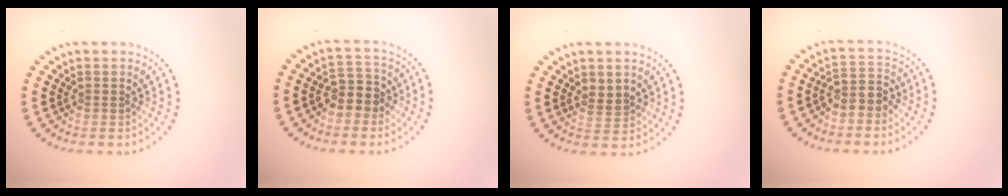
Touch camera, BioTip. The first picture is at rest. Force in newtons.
{"total": 3.0, "press": 2.8, "slide": 0.8}
{"total": 1.9, "press": 1.8, "slide": 0.5}
{"total": 2.5, "press": 2.2, "slide": 1.2}